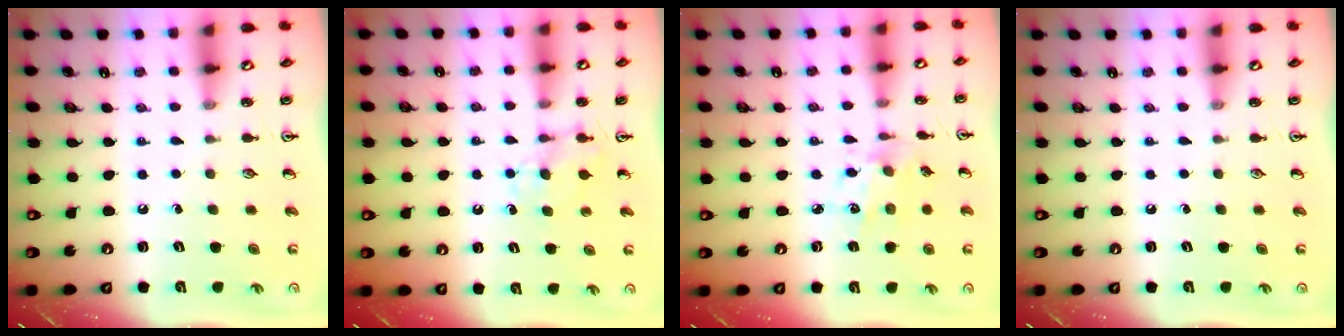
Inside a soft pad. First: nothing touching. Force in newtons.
{"total": 4.5, "press": 4.5, "slide": 0.6}
{"total": 6.1, "press": 6.0, "slide": 1.2}
{"total": 0.0}